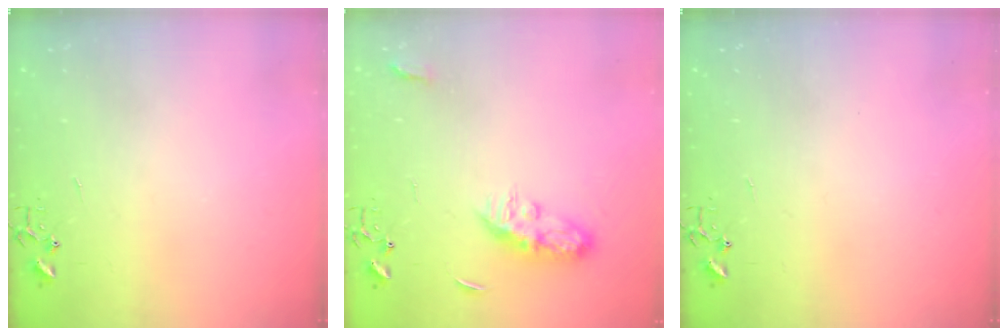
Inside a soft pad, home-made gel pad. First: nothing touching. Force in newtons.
{"total": 8.2, "press": 8.1, "slide": 0.6}
{"total": 0.0}